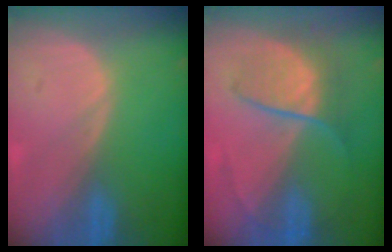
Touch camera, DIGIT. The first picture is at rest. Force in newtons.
{"total": 6.4, "press": 6.3, "slide": 0.7}